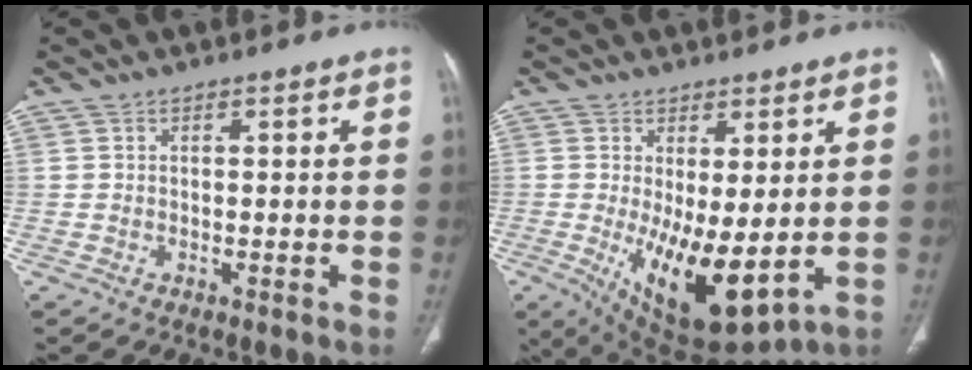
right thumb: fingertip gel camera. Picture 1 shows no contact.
{"total": 12.9, "force": [-1.0, 5.1, 11.8], "torque": [-0.188, -0.029, 0.005]}